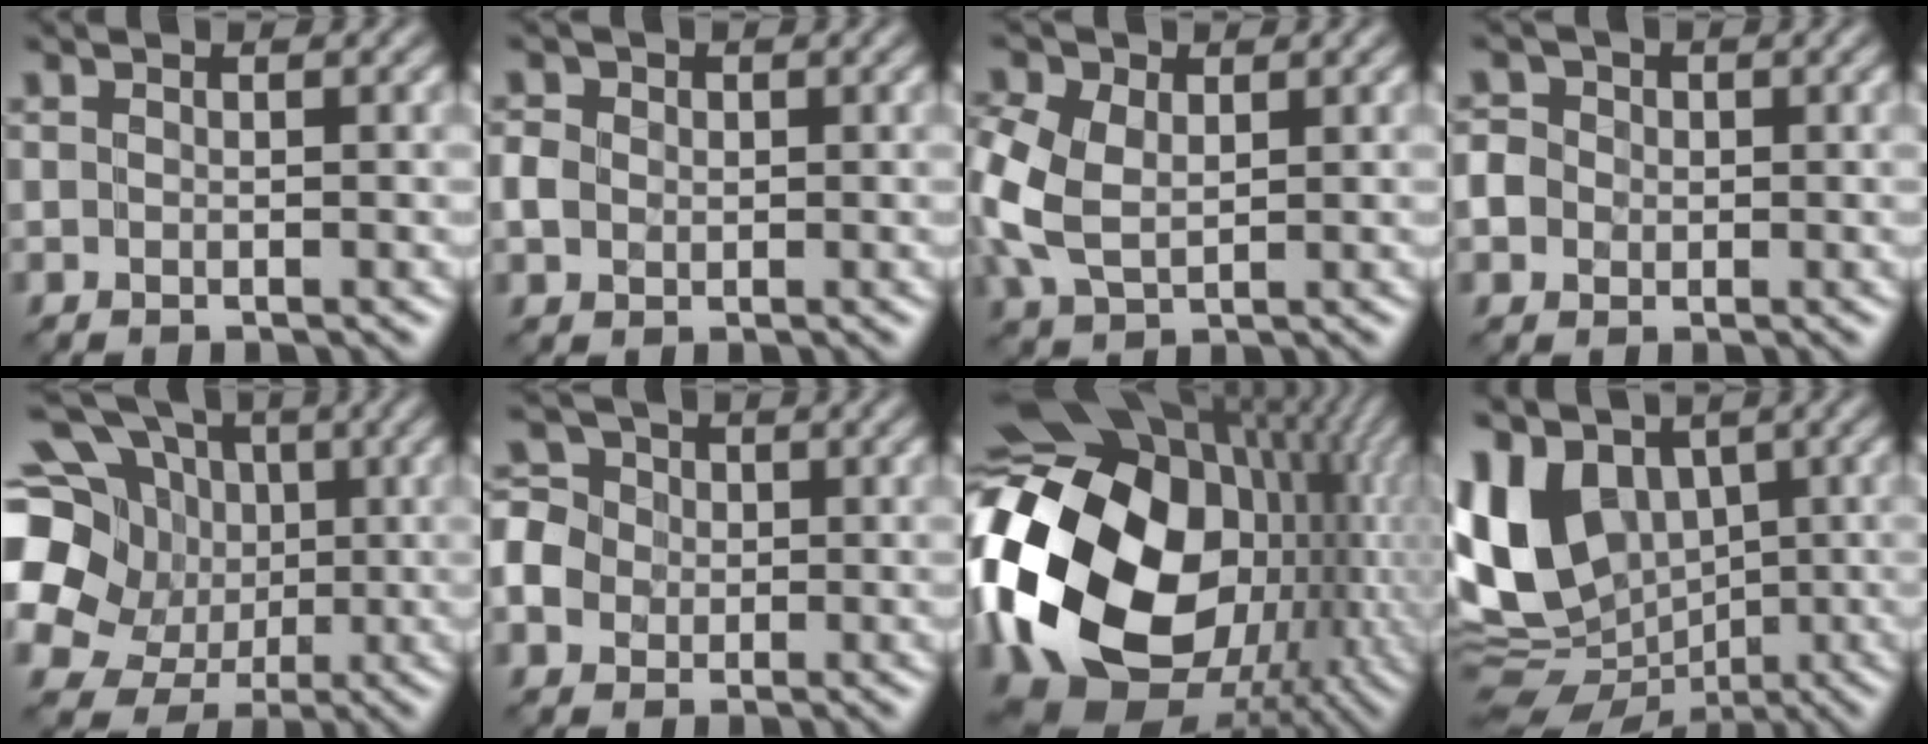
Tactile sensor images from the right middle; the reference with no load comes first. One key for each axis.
{"total": 2.0, "fx": 0.0, "fy": 1.8, "fz": 0.8, "tx": -0.020, "ty": 0.005, "tz": 0.002}
{"total": 6.5, "fx": 0.4, "fy": 4.5, "fz": 4.7, "tx": -0.142, "ty": 0.005, "tz": 0.006}
{"total": 4.7, "fx": -0.3, "fy": 4.4, "fz": 1.7, "tx": -0.031, "ty": 0.027, "tz": -0.025}
{"total": 17.1, "fx": 1.3, "fy": 15.4, "fz": 7.1, "tx": -0.204, "ty": 0.024, "tz": 0.002}
{"total": 6.3, "fx": -1.1, "fy": 5.7, "fz": 2.6, "tx": -0.067, "ty": 0.018, "tz": -0.044}
{"total": 21.9, "fx": -1.3, "fy": 16.3, "fz": 14.5, "tx": -0.306, "ty": -0.010, "tz": -0.005}
{"total": 11.3, "fx": 0.9, "fy": 8.8, "fz": 7.1, "tx": -0.156, "ty": -0.005, "tz": 0.018}